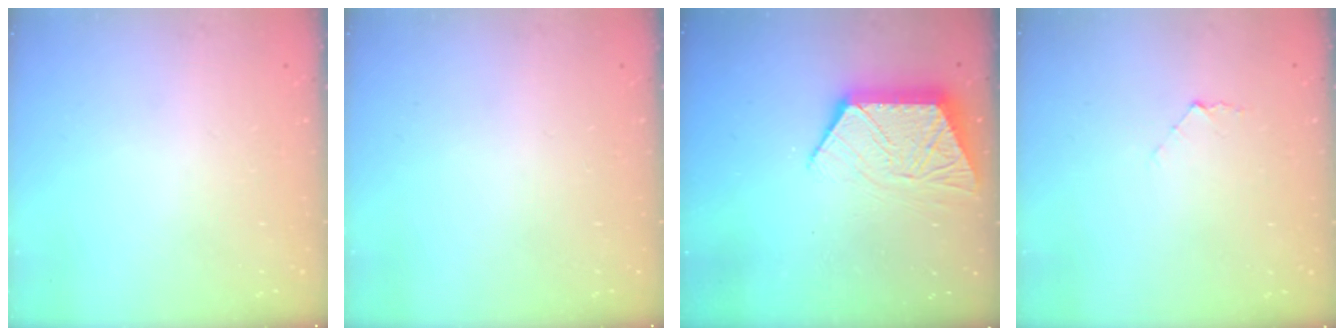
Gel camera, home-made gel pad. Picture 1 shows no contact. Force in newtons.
{"total": 0.0}
{"total": 10.9, "press": 10.9, "slide": 0.7}
{"total": 3.9, "press": 3.9, "slide": 0.4}